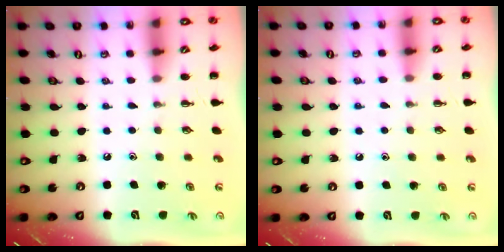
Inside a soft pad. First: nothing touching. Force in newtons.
{"total": 6.3, "press": 6.0, "slide": 1.9}